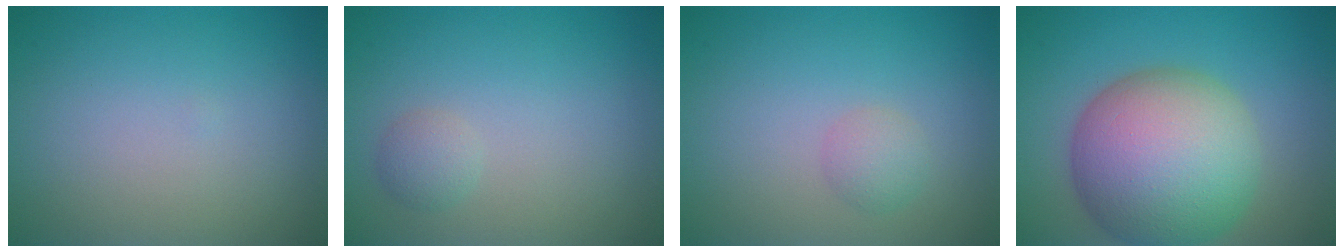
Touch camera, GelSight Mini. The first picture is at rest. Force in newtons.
{"total": 1.3, "press": 1.3, "slide": 0.0}
{"total": 1.5, "press": 1.5, "slide": 0.1}
{"total": 12.7, "press": 12.7, "slide": 0.6}